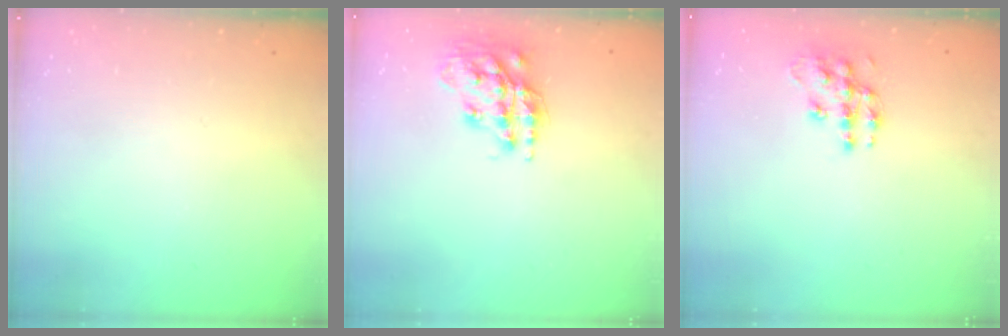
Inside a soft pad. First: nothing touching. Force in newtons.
{"total": 15.4, "press": 15.3, "slide": 1.1}
{"total": 11.3, "press": 11.3, "slide": 0.7}